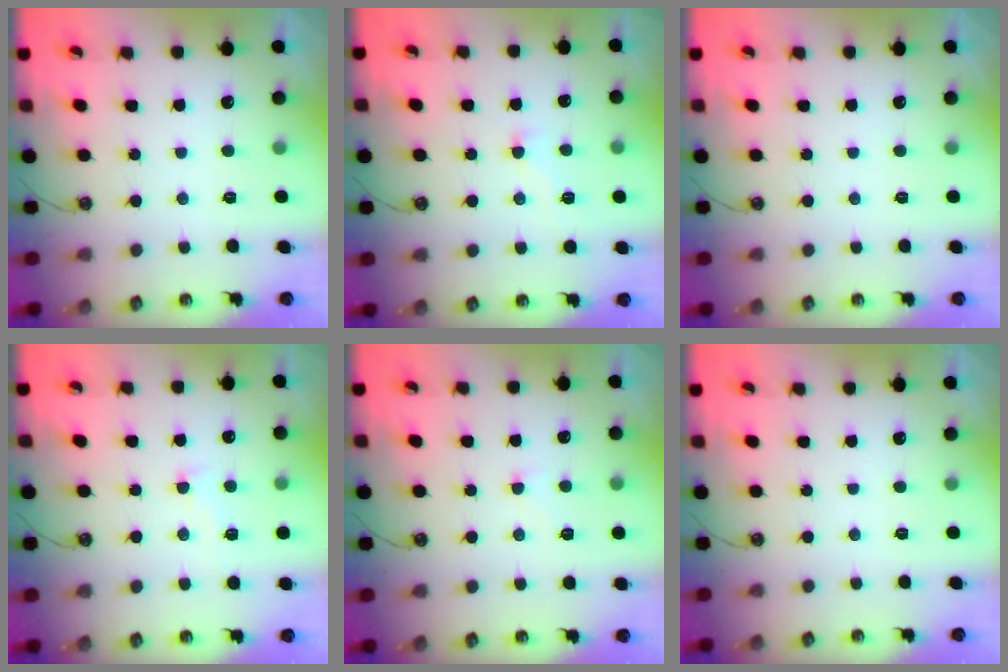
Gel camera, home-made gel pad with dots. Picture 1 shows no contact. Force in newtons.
{"total": 0.8, "press": 0.8, "slide": 0.3}
{"total": 0.0}
{"total": 0.8, "press": 0.4, "slide": 0.7}
{"total": 1.0, "press": 0.8, "slide": 0.6}
{"total": 0.0}